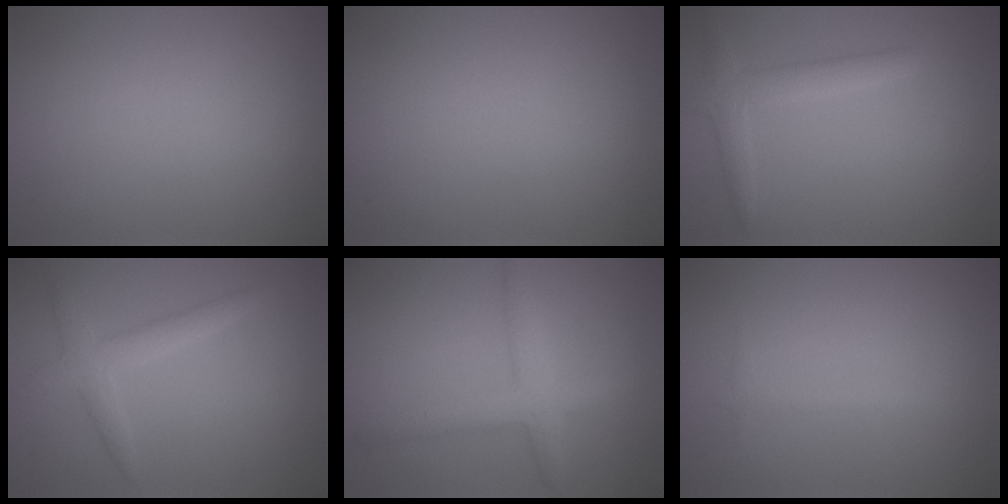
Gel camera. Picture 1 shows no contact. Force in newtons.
{"total": 0.0}
{"total": 2.6, "press": 2.6, "slide": 0.1}
{"total": 2.5, "press": 2.5, "slide": 0.1}
{"total": 3.4, "press": 3.4, "slide": 0.0}
{"total": 0.6, "press": 0.6, "slide": 0.1}